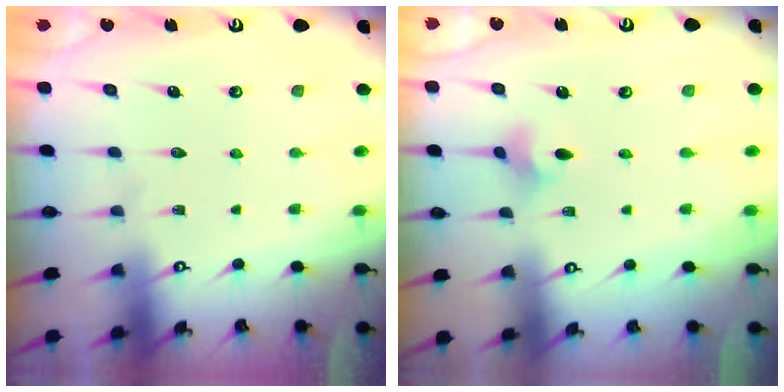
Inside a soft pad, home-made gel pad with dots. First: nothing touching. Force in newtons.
{"total": 3.3, "press": 3.2, "slide": 0.7}